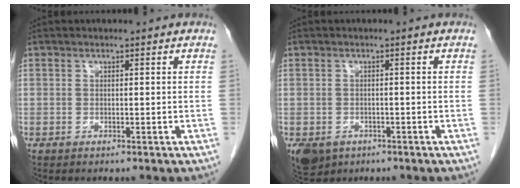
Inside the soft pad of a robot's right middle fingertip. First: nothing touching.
{"total": 7.5, "force": [-4.0, 5.6, 2.9], "torque": [-0.074, -0.008, -0.056]}